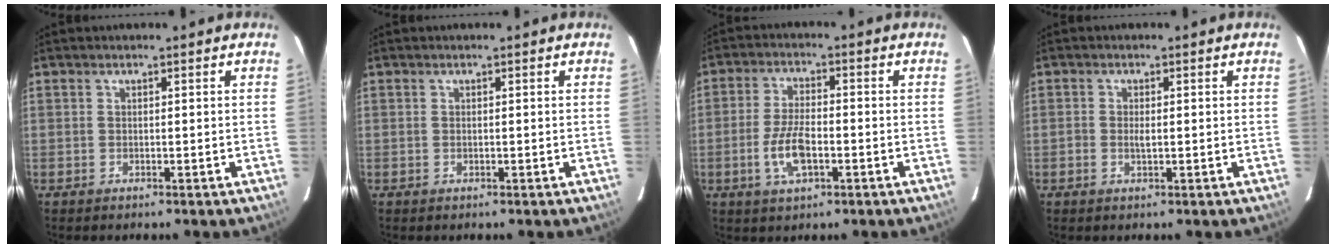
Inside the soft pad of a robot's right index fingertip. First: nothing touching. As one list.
[{"total": 0.0}, {"total": 7.5, "force": [-2.6, 3.1, 6.4], "torque": [-0.135, -0.001, -0.048]}, {"total": 1.5, "force": [-0.3, 0.7, 1.3], "torque": [-0.027, 0.000, -0.006]}]